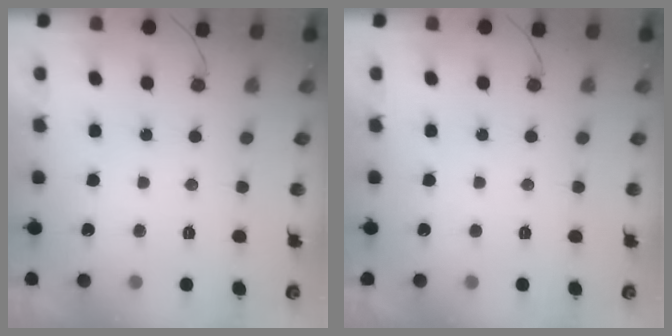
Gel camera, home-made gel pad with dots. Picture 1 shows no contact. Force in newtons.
{"total": 0.0}